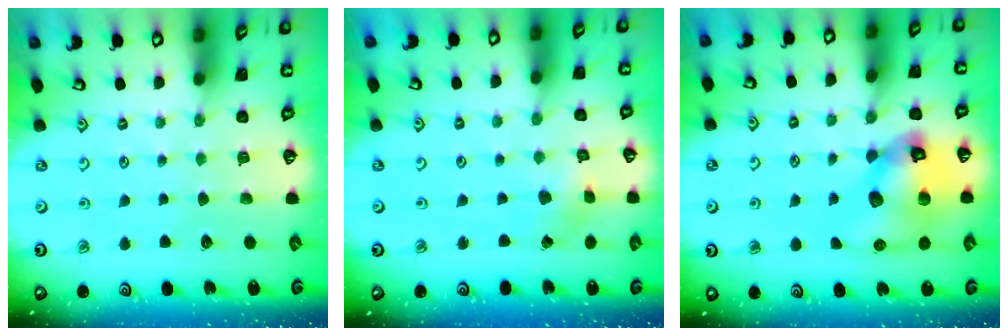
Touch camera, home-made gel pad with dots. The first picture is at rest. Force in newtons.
{"total": 2.7, "press": 2.7, "slide": 0.2}
{"total": 14.5, "press": 14.3, "slide": 2.3}